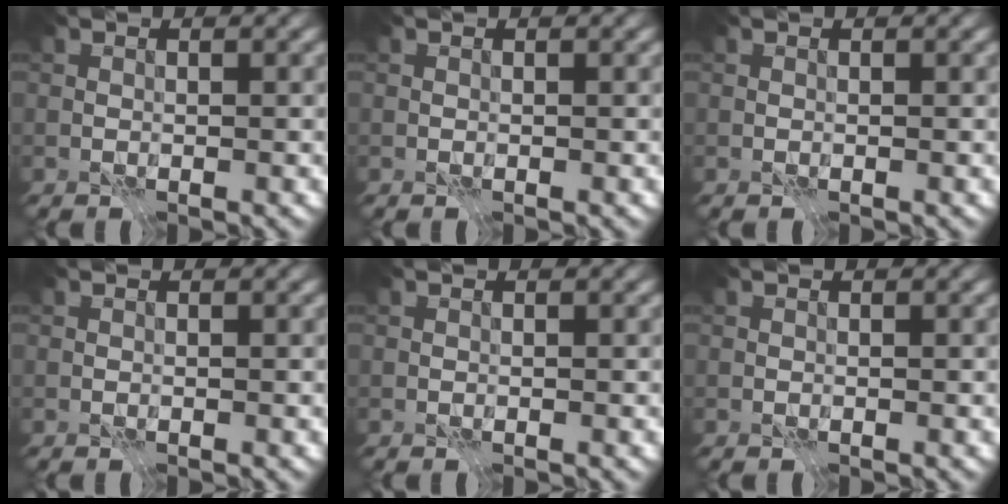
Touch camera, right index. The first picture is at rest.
{"total": 0.0}
{"total": 0.0}
{"total": 0.0}
{"total": 0.0}
{"total": 0.0}